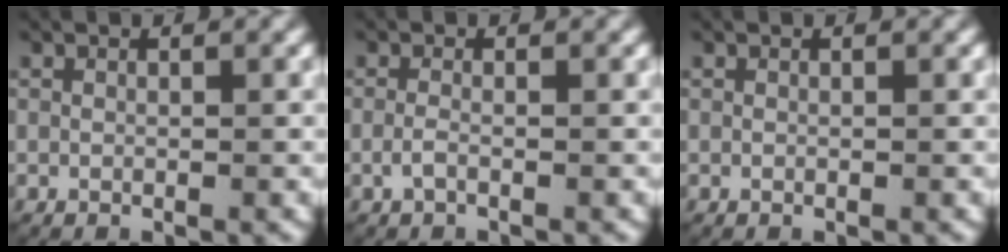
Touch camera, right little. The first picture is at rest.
{"total": 1.1, "force": [-0.6, 0.3, 0.8], "torque": [-0.026, -0.007, -0.009]}
{"total": 0.0}